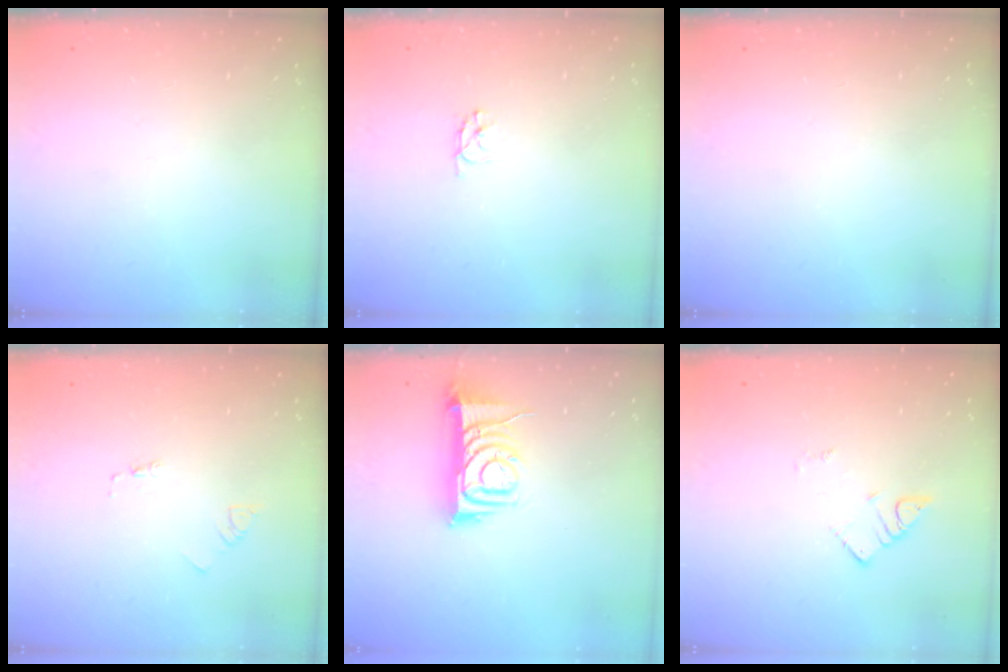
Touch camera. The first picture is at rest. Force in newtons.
{"total": 2.9, "press": 2.9, "slide": 0.3}
{"total": 0.0}
{"total": 1.8, "press": 1.8, "slide": 0.2}
{"total": 9.0, "press": 9.0, "slide": 0.7}
{"total": 2.7, "press": 2.7, "slide": 0.4}